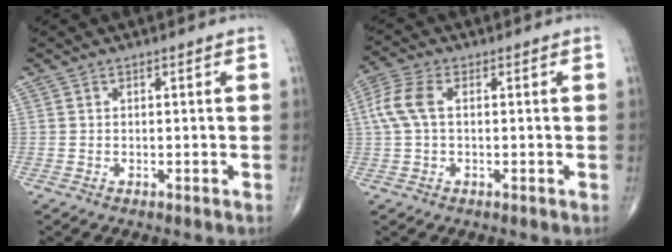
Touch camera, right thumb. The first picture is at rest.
{"total": 6.4, "force": [0.9, 3.5, 5.3], "torque": [-0.142, 0.021, 0.016]}